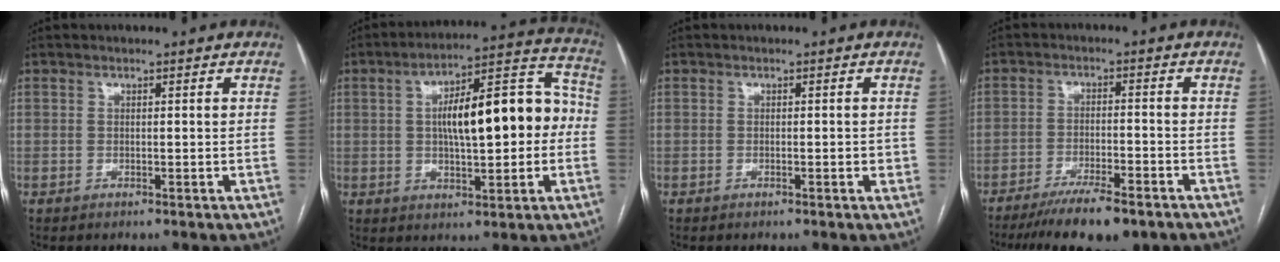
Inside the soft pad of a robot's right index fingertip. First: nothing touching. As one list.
[{"total": 16.5, "force": [0.4, 5.1, 15.7], "torque": [-0.230, 0.048, 0.010]}, {"total": 1.1, "force": [-0.3, 0.4, 1.0], "torque": [-0.014, 0.000, -0.005]}, {"total": 11.6, "force": [-8.9, 2.0, 7.2], "torque": [-0.108, -0.021, -0.139]}]